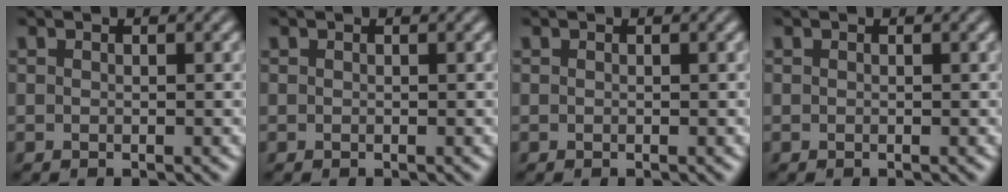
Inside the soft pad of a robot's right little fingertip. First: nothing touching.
{"total": 0.0}
{"total": 0.0}
{"total": 0.0}